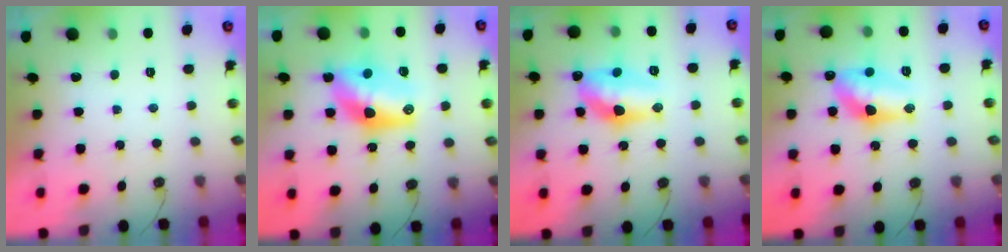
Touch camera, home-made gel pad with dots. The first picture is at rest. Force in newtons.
{"total": 12.9, "press": 12.9, "slide": 1.1}
{"total": 15.2, "press": 14.6, "slide": 4.3}
{"total": 13.2, "press": 13.2, "slide": 1.0}